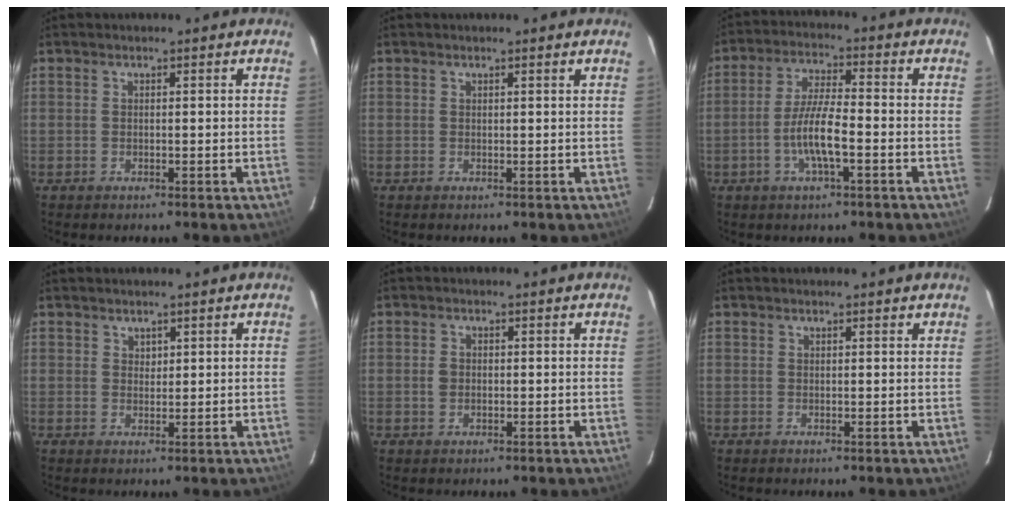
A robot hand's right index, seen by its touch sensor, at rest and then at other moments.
{"total": 0.8, "force": [0.8, -0.1, 0.3], "torque": [-0.011, -0.002, 0.006]}
{"total": 7.8, "force": [-2.7, 1.3, 7.2], "torque": [-0.146, 0.002, -0.051]}
{"total": 1.3, "force": [0.9, 0.9, 0.1], "torque": [0.001, 0.003, 0.016]}
{"total": 1.9, "force": [-0.2, 1.5, 1.1], "torque": [-0.022, 0.004, -0.004]}
{"total": 1.1, "force": [1.0, 0.4, 0.4], "torque": [-0.010, 0.005, 0.010]}